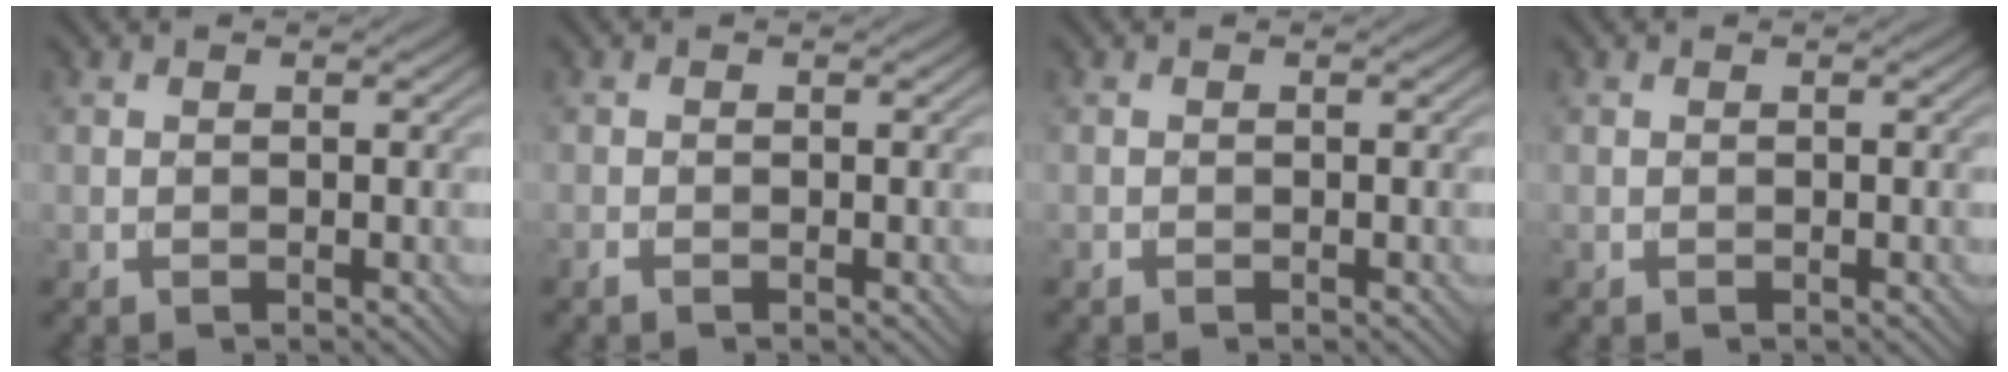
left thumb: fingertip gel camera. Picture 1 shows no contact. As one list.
[{"total": 0.5, "force": [-0.4, 0.0, 0.3], "torque": [-0.008, 0.000, -0.010]}, {"total": 0.0}, {"total": 0.0}]